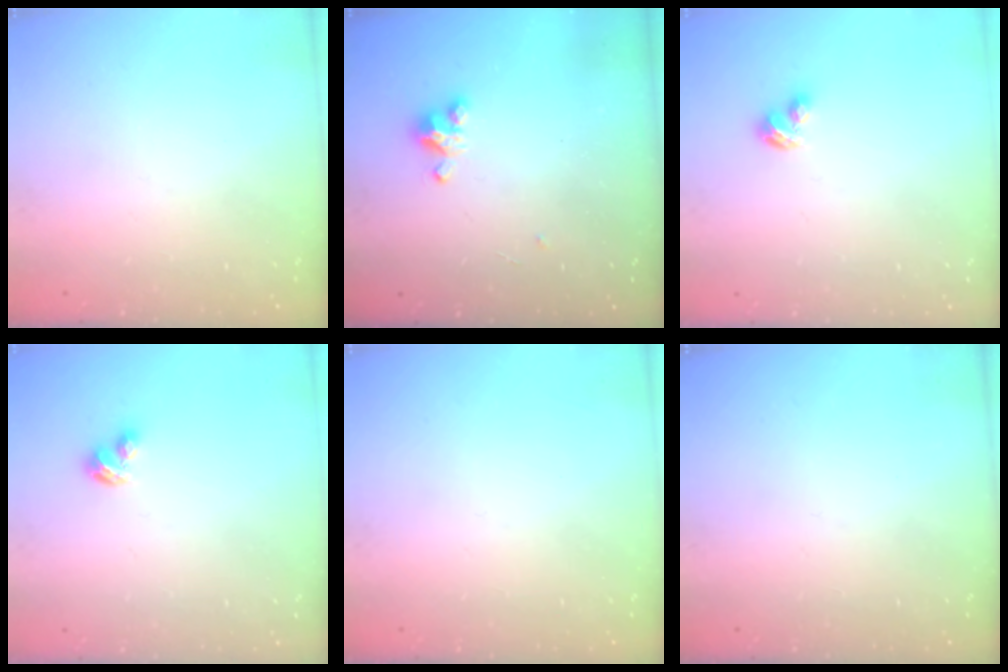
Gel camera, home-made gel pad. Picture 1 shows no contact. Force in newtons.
{"total": 5.5, "press": 5.5, "slide": 0.4}
{"total": 2.9, "press": 2.8, "slide": 0.5}
{"total": 2.9, "press": 2.8, "slide": 0.5}
{"total": 0.0}
{"total": 0.0}